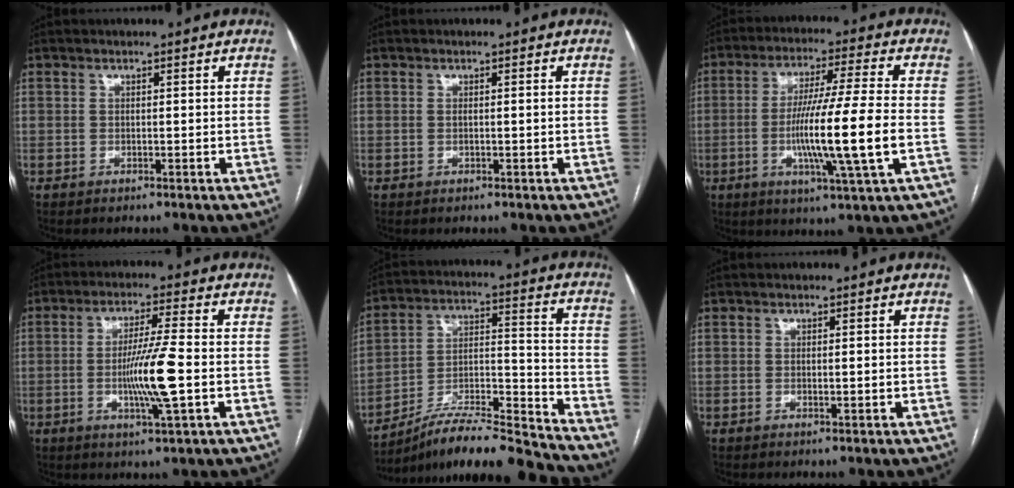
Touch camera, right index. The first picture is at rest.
{"total": 0.6, "force": [-0.1, -0.1, 0.6], "torque": [-0.013, -0.001, 0.000]}
{"total": 14.4, "force": [-2.7, -0.9, 14.1], "torque": [-0.259, -0.012, -0.056]}
{"total": 9.0, "force": [-1.6, -0.3, 8.9], "torque": [-0.166, -0.009, -0.031]}
{"total": 15.9, "force": [-14.9, -0.8, 5.6], "torque": [-0.088, 0.029, -0.258]}
{"total": 0.9, "force": [-0.1, 0.1, 0.8], "torque": [-0.017, -0.003, 0.000]}